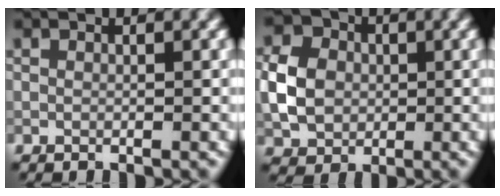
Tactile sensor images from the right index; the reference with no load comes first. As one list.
[{"total": 5.1, "force": [-0.2, 4.3, 2.9], "torque": [-0.058, 0.008, -0.010]}]